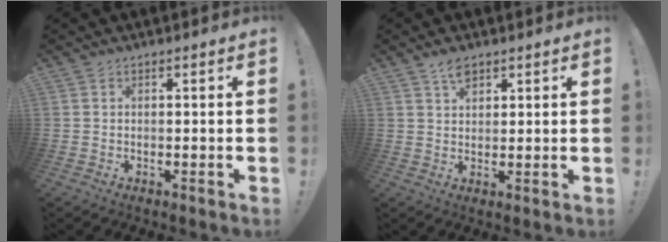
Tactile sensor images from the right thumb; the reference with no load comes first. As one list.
[{"total": 4.0, "force": [2.5, 2.1, 2.3], "torque": [-0.033, -0.010, 0.043]}]